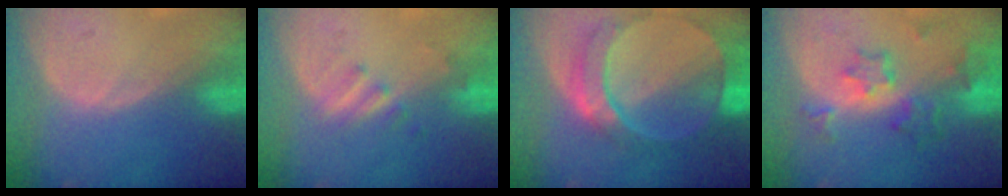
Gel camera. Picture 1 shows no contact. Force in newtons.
{"total": 2.8, "press": 2.6, "slide": 1.2}
{"total": 9.4, "press": 8.3, "slide": 4.4}
{"total": 7.3, "press": 6.5, "slide": 3.5}